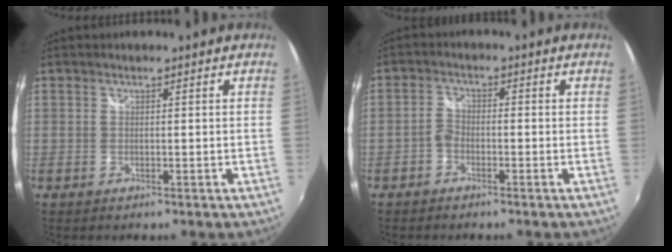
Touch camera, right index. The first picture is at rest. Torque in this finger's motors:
{"motor_torque": [-0.05, 0.03, 0.00, 0.00]}